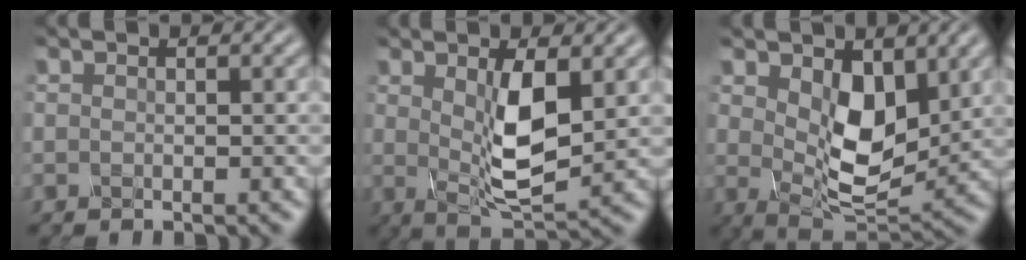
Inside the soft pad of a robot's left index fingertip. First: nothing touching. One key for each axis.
{"total": 4.7, "fx": 1.0, "fy": 1.3, "fz": 4.4, "tx": -0.086, "ty": -0.004, "tz": 0.022}
{"total": 5.7, "fx": 1.9, "fy": 3.1, "fz": 4.4, "tx": -0.084, "ty": -0.011, "tz": 0.039}